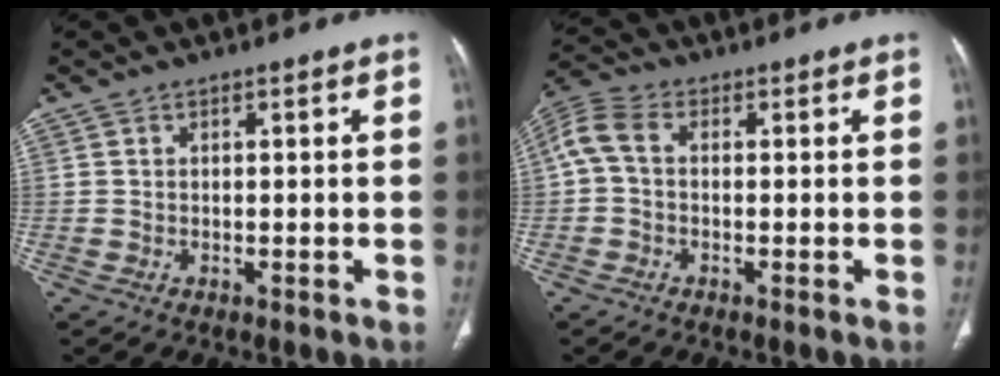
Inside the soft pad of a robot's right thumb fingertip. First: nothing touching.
{"total": 5.2, "force": [0.6, 3.8, 3.5], "torque": [-0.085, 0.020, -0.001]}